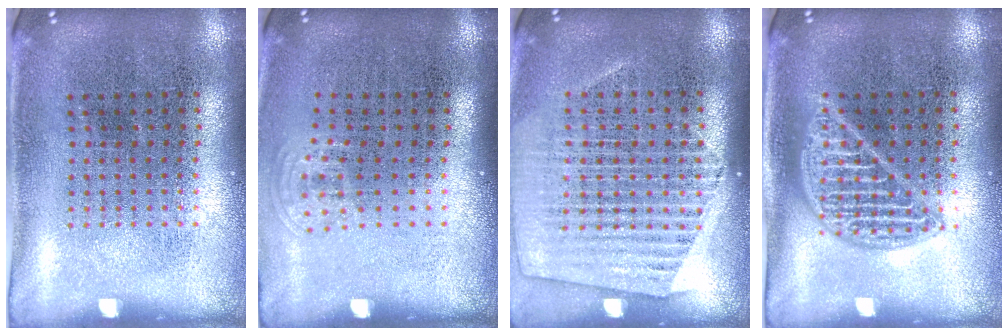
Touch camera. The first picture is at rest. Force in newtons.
{"total": 0.7, "press": 0.5, "slide": 0.5}
{"total": 1.5, "press": 1.5, "slide": 0.5}
{"total": 2.2, "press": 2.1, "slide": 0.3}